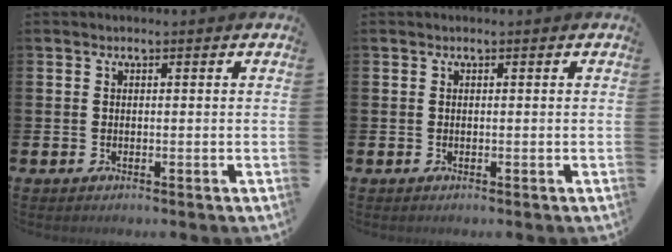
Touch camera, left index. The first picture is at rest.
{"total": 0.0}